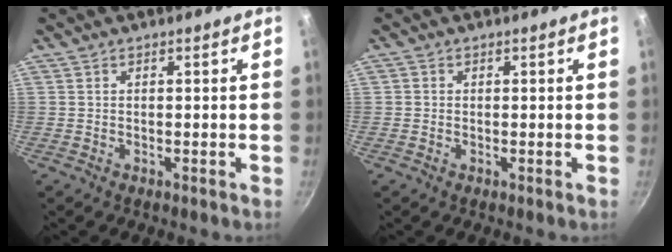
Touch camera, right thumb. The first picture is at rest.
{"total": 0.7, "force": [-0.1, 0.6, 0.1], "torque": [0.000, 0.001, -0.003]}